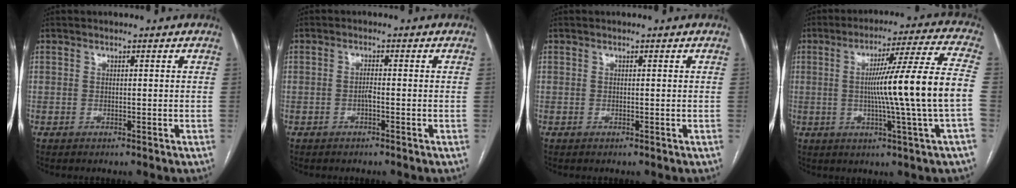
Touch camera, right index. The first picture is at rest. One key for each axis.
{"total": 1.3, "fx": -0.6, "fy": 0.2, "fz": 1.1, "tx": -0.021, "ty": 0.002, "tz": -0.011}
{"total": 0.0}
{"total": 15.6, "fx": -1.3, "fy": -2.3, "fz": 15.4, "tx": -0.234, "ty": 0.001, "tz": -0.025}